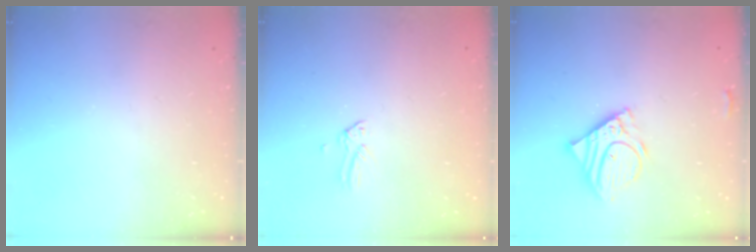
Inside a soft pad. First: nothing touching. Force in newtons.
{"total": 0.0}
{"total": 10.3, "press": 10.2, "slide": 1.6}